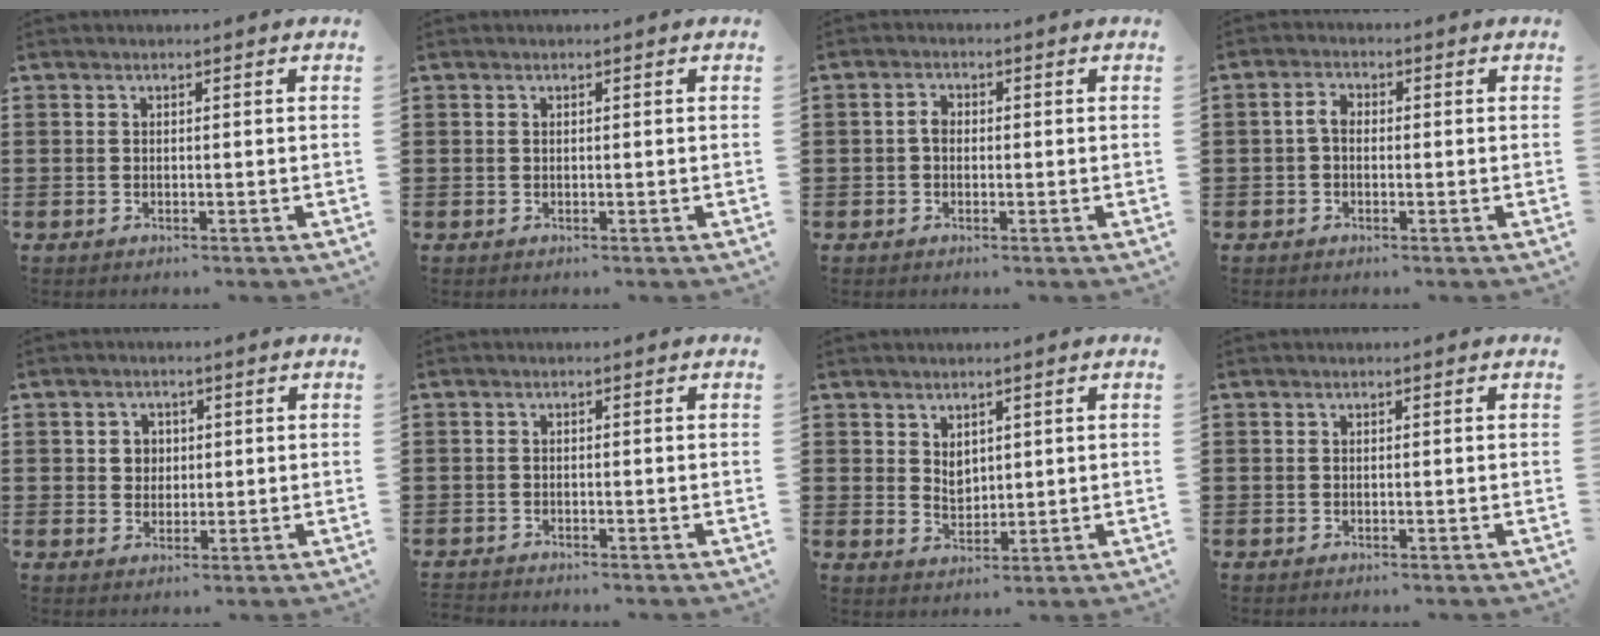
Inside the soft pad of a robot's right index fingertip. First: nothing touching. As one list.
[{"total": 0.0}, {"total": 2.1, "force": [-0.1, 1.4, 1.5], "torque": [-0.030, 0.006, -0.004]}, {"total": 2.7, "force": [-0.3, 1.7, 2.1], "torque": [-0.049, 0.004, -0.009]}, {"total": 2.7, "force": [0.4, 2.5, 0.8], "torque": [-0.027, 0.011, 0.004]}, {"total": 0.8, "force": [-0.8, 0.0, 0.0], "torque": [-0.003, -0.001, -0.017]}, {"total": 2.7, "force": [1.5, 2.0, 1.0], "torque": [-0.018, 0.005, 0.027]}, {"total": 0.0}]